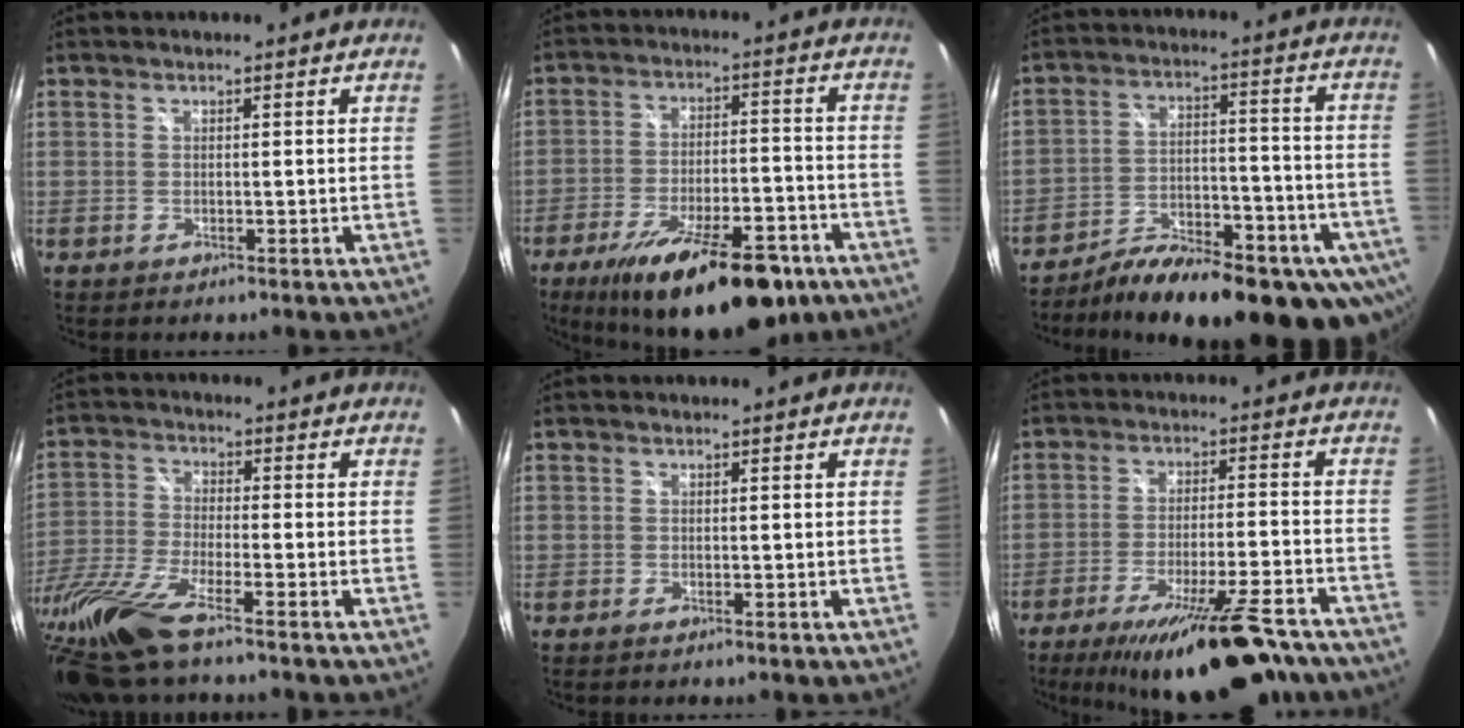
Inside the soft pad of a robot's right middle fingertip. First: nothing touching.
{"total": 21.9, "force": [-14.7, 7.5, 14.4], "torque": [-0.242, -0.030, -0.211]}
{"total": 24.4, "force": [-16.3, 9.5, 15.4], "torque": [-0.232, -0.034, -0.218]}
{"total": 15.5, "force": [-12.0, 1.6, 9.7], "torque": [-0.222, -0.045, -0.233]}
{"total": 0.6, "force": [-0.4, 0.0, 0.4], "torque": [-0.007, -0.002, -0.009]}
{"total": 20.7, "force": [-16.3, 3.7, 12.1], "torque": [-0.204, -0.040, -0.235]}